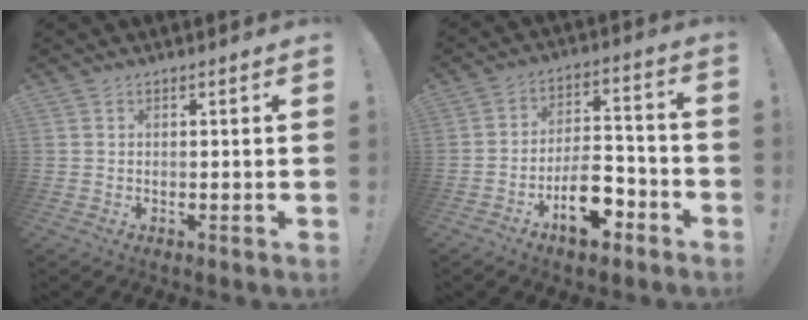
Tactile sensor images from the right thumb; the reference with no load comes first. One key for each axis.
{"total": 13.6, "fx": -7.4, "fy": 7.1, "fz": 8.9, "tx": -0.116, "ty": 0.064, "tz": -0.119}